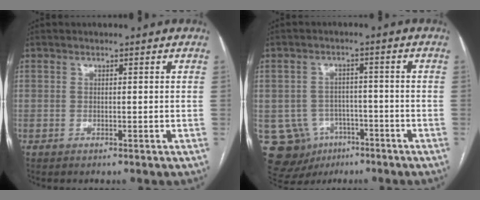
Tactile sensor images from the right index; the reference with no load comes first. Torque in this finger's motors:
{"motor_torque": [-0.34, 0.02, -0.74, -0.21]}